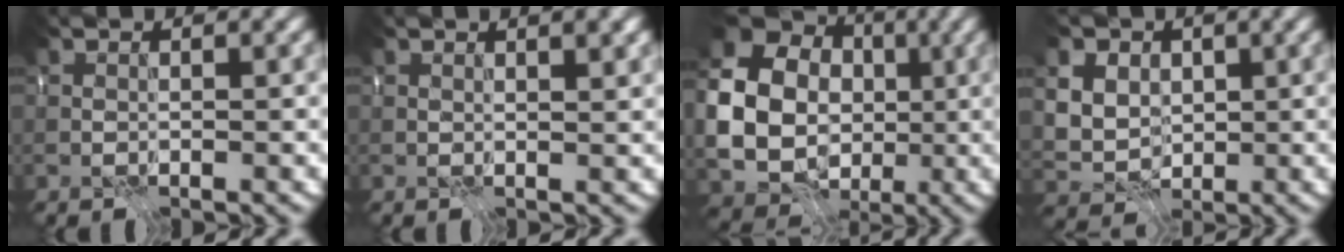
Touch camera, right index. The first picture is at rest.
{"total": 2.4, "force": [1.3, 0.6, 1.9], "torque": [-0.026, 0.000, 0.020]}
{"total": 11.9, "force": [0.1, 10.4, 5.7], "torque": [-0.124, -0.014, -0.012]}
{"total": 7.7, "force": [2.8, 6.2, 3.6], "torque": [-0.069, 0.019, 0.038]}